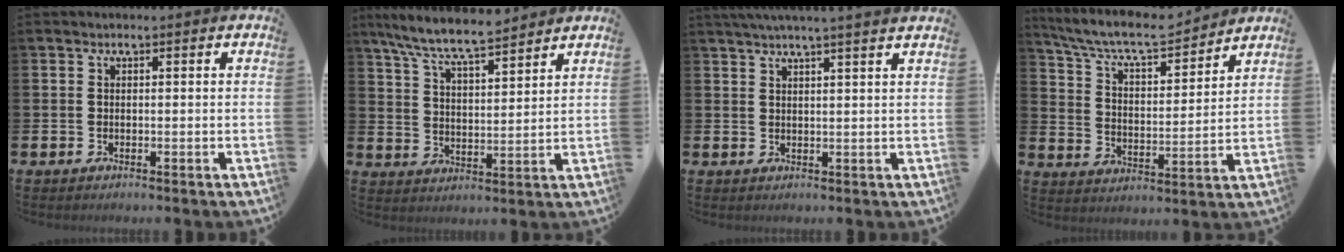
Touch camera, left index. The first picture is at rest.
{"total": 8.0, "force": [7.5, 0.7, 2.9], "torque": [-0.082, -0.038, 0.135]}
{"total": 3.1, "force": [2.9, -0.9, 0.7], "torque": [-0.021, -0.008, 0.054]}
{"total": 8.3, "force": [7.6, 1.7, 2.8], "torque": [-0.091, -0.049, 0.130]}